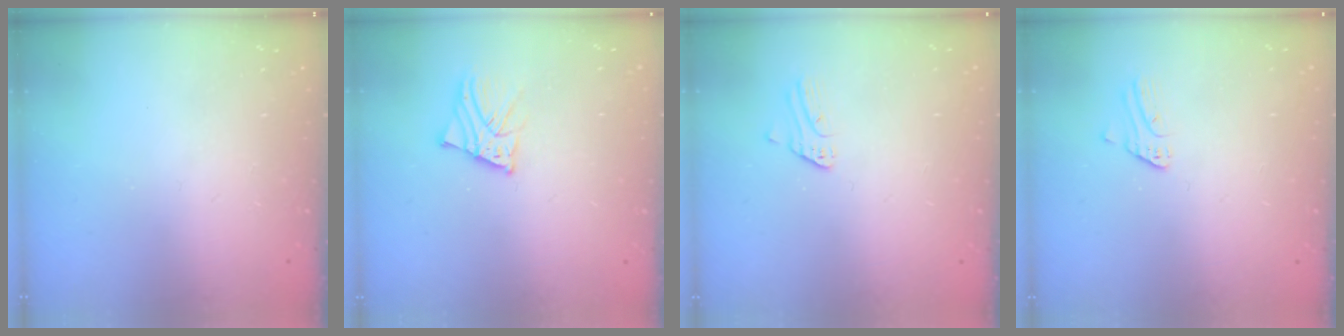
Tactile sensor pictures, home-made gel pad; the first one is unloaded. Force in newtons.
{"total": 3.4, "press": 3.4, "slide": 0.3}
{"total": 2.3, "press": 2.3, "slide": 0.2}
{"total": 2.3, "press": 2.3, "slide": 0.2}